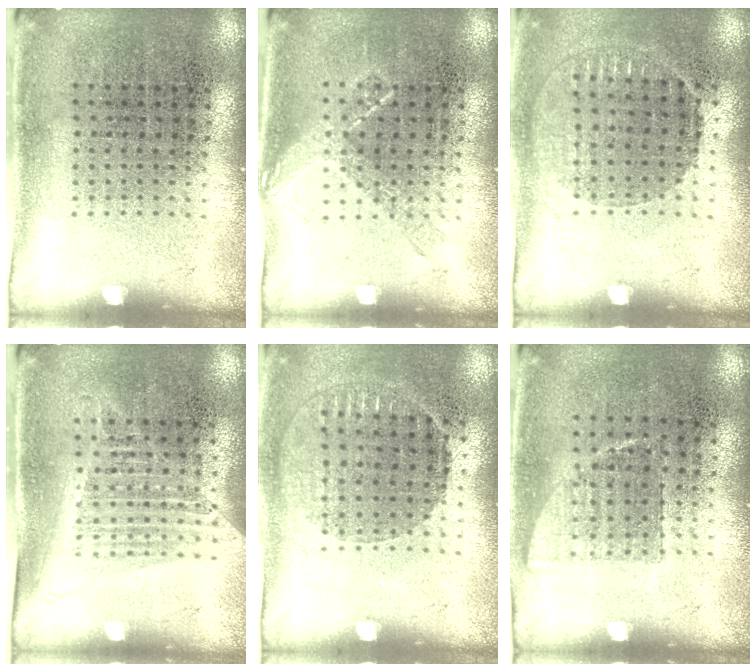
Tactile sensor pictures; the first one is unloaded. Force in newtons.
{"total": 0.9, "press": 0.8, "slide": 0.3}
{"total": 0.9, "press": 0.8, "slide": 0.4}
{"total": 1.3, "press": 1.2, "slide": 0.5}
{"total": 0.9, "press": 0.8, "slide": 0.4}
{"total": 0.7, "press": 0.6, "slide": 0.4}